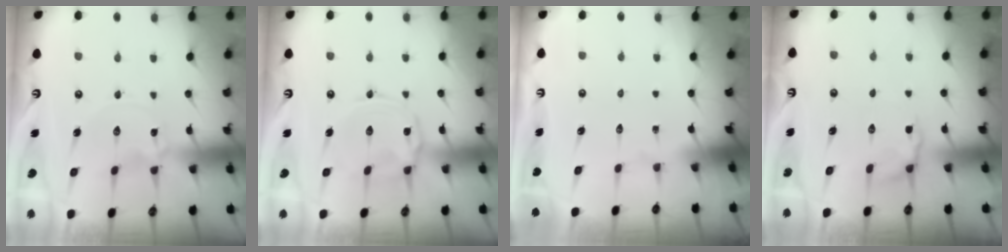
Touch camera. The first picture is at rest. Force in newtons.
{"total": 2.2, "press": 2.1, "slide": 0.4}
{"total": 0.0}
{"total": 4.8, "press": 4.4, "slide": 2.1}